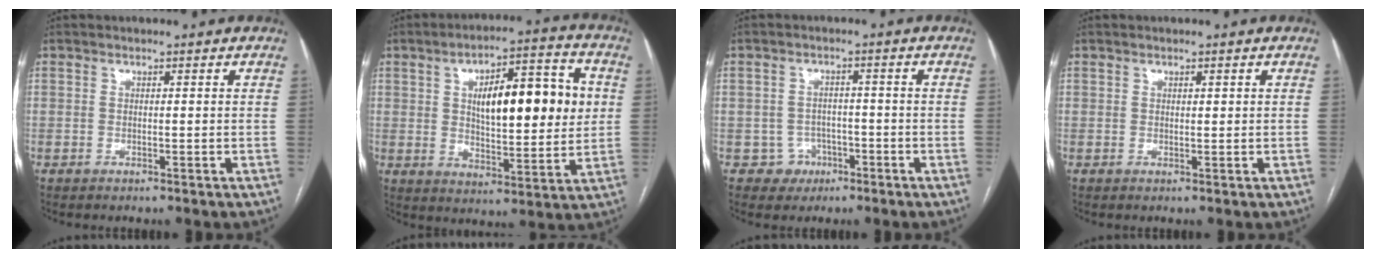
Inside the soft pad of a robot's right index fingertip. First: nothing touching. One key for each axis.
{"total": 16.8, "fx": 3.3, "fy": 5.7, "fz": 15.5, "tx": -0.228, "ty": 0.025, "tz": 0.054}
{"total": 3.7, "fx": -1.6, "fy": 3.3, "fz": -0.2, "tx": 0.017, "ty": 0.017, "tz": -0.020}
{"total": 0.7, "fx": 0.4, "fy": 0.3, "fz": 0.5, "tx": -0.005, "ty": 0.000, "tz": 0.006}